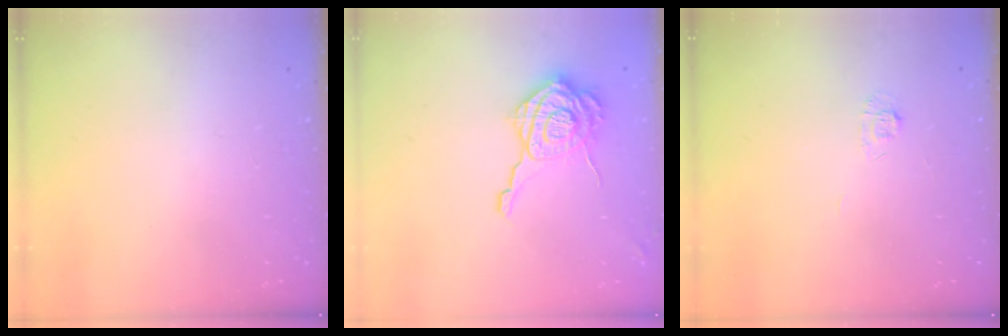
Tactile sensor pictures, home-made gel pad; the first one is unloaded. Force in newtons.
{"total": 14.9, "press": 14.9, "slide": 0.8}
{"total": 4.0, "press": 4.0, "slide": 0.4}